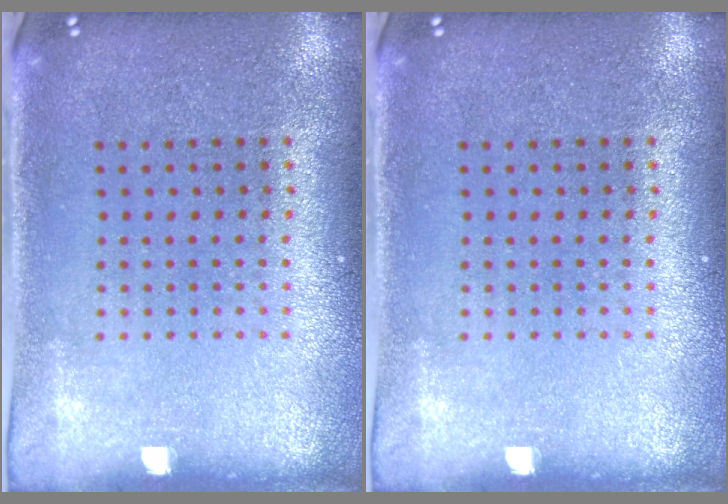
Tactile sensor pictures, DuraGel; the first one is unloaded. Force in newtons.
{"total": 0.0}